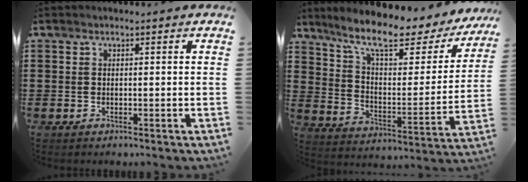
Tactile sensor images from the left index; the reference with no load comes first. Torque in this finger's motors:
{"motor_torque": [2.14, 0.00, 1.02, 0.21]}